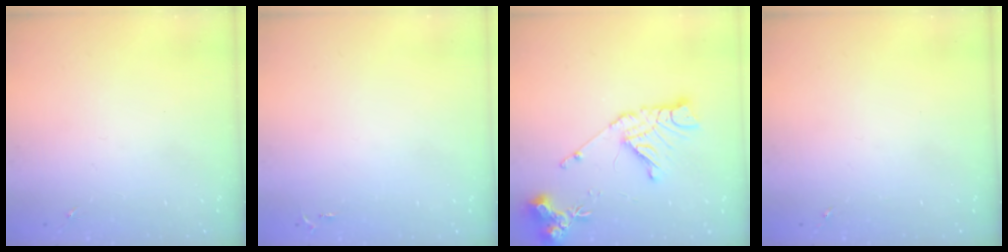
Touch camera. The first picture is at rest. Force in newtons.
{"total": 2.5, "press": 2.5, "slide": 0.3}
{"total": 15.4, "press": 15.3, "slide": 1.8}
{"total": 0.0}